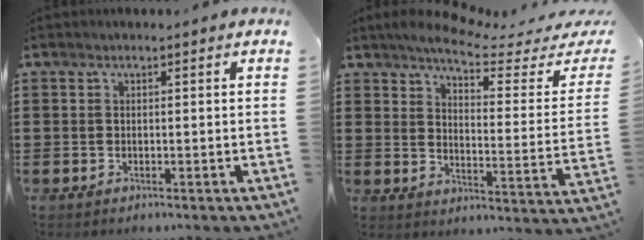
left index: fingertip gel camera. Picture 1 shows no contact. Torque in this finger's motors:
{"motor_torque": [1.08, -1.06, 0.19, 0.00]}